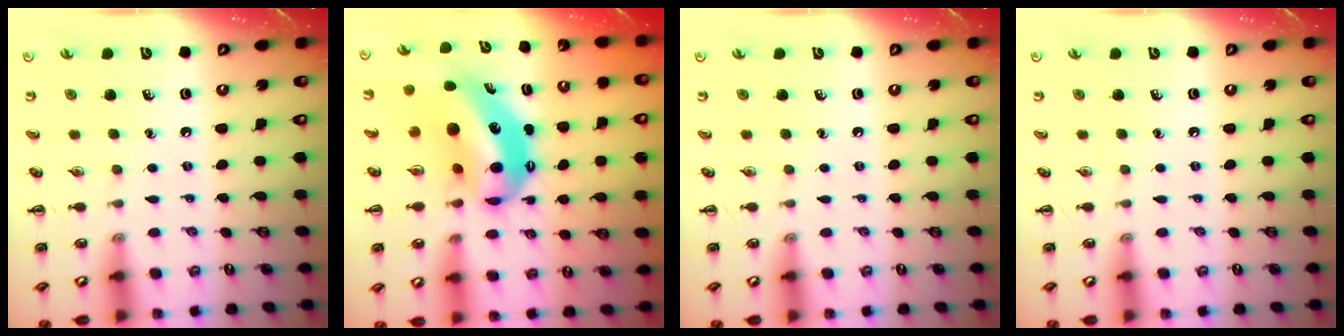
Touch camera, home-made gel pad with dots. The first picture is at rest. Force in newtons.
{"total": 9.8, "press": 9.5, "slide": 2.4}
{"total": 0.0}
{"total": 0.0}